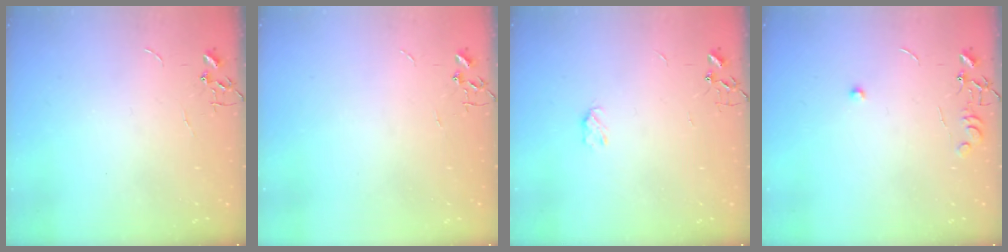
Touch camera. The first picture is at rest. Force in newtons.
{"total": 0.0}
{"total": 3.5, "press": 3.5, "slide": 0.5}
{"total": 7.2, "press": 7.2, "slide": 0.8}